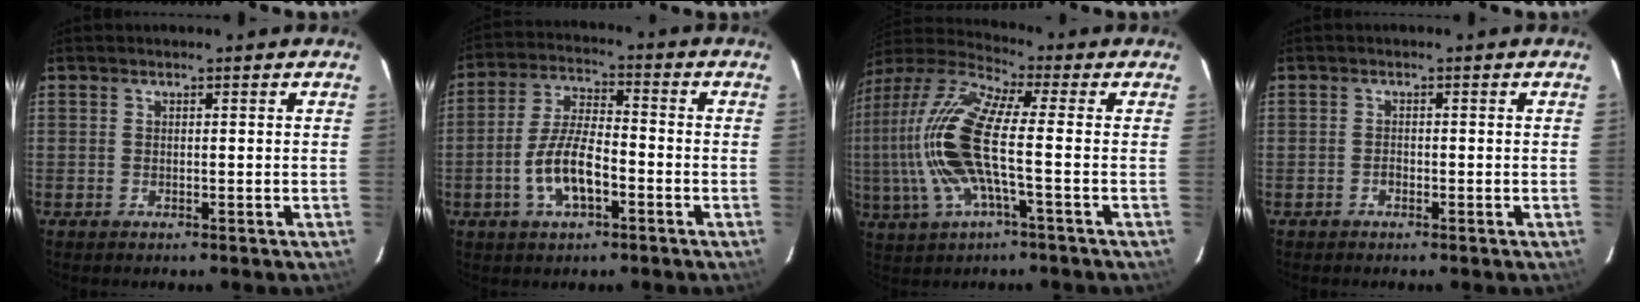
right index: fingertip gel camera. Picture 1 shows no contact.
{"total": 9.2, "force": [-3.6, 3.6, 7.7], "torque": [-0.160, 0.003, -0.062]}
{"total": 16.7, "force": [-1.0, 3.8, 16.2], "torque": [-0.329, 0.003, -0.025]}
{"total": 0.7, "force": [-0.6, 0.4, 0.2], "torque": [-0.004, 0.003, -0.011]}